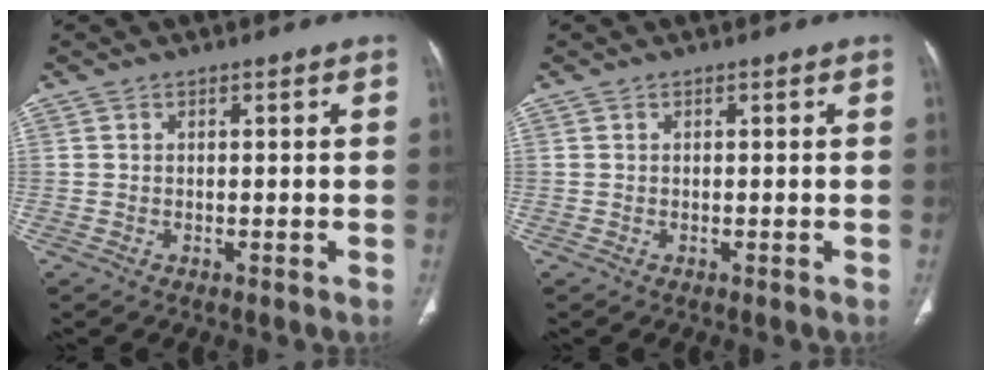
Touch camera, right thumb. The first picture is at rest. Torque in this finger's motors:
{"motor_torque": [0.00, 0.00, 0.00, 0.00, 0.03]}